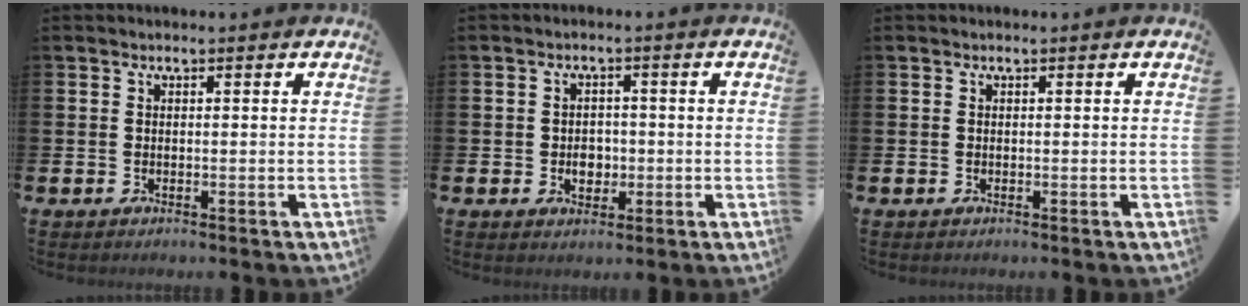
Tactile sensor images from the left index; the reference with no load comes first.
{"total": 2.8, "force": [-0.4, 2.3, 1.6], "torque": [-0.005, -0.005, -0.017]}
{"total": 0.0}